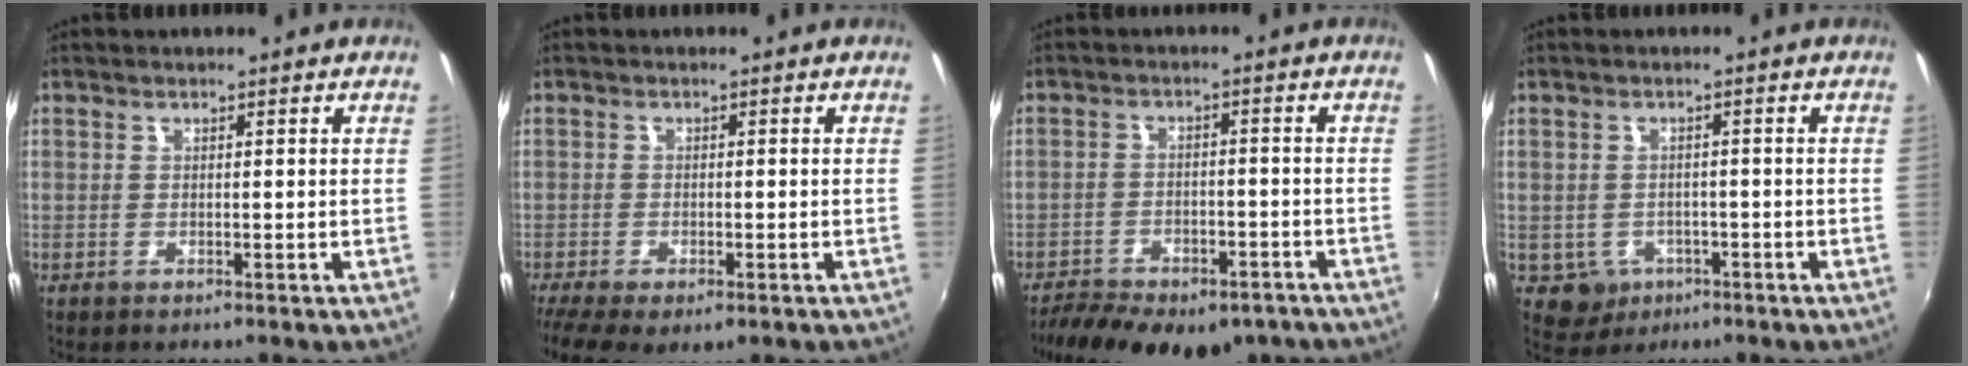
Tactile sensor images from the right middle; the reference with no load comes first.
{"total": 8.7, "force": [-5.7, 2.9, 5.8], "torque": [-0.132, -0.046, -0.093]}
{"total": 19.8, "force": [-14.6, 8.9, 9.9], "torque": [-0.208, -0.023, -0.193]}
{"total": 4.1, "force": [-1.7, 3.6, 1.0], "torque": [-0.030, 0.000, -0.017]}